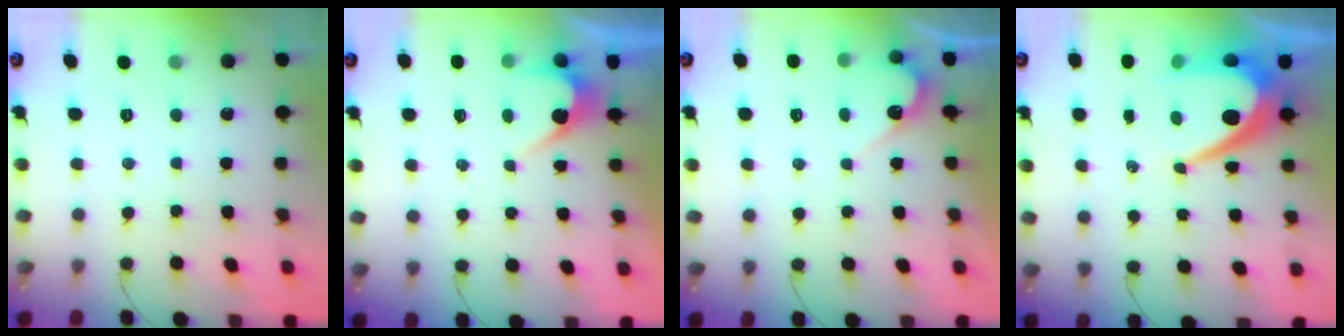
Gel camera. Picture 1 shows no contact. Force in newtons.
{"total": 3.7, "press": 3.7, "slide": 0.3}
{"total": 4.5, "press": 4.4, "slide": 0.4}
{"total": 11.8, "press": 11.7, "slide": 1.1}